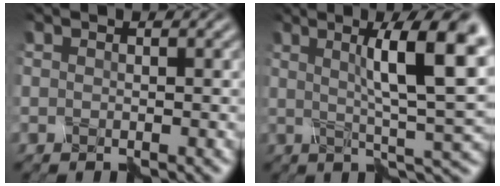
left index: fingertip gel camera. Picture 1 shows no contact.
{"total": 9.7, "force": [2.0, 1.6, 9.4], "torque": [-0.129, 0.011, 0.026]}